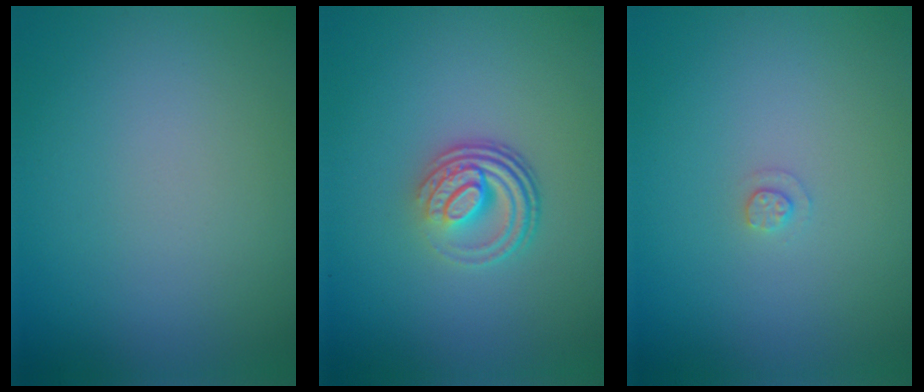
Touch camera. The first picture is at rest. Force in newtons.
{"total": 4.1, "press": 2.7, "slide": 3.0}
{"total": 0.9, "press": 0.9, "slide": 0.2}